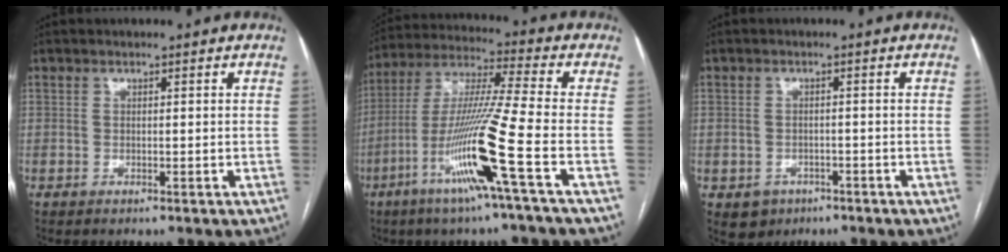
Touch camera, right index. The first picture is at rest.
{"total": 15.9, "force": [-6.3, -1.9, 14.5], "torque": [-0.290, -0.019, -0.124]}
{"total": 3.8, "force": [-1.8, 3.3, 0.6], "torque": [-0.003, 0.008, -0.018]}